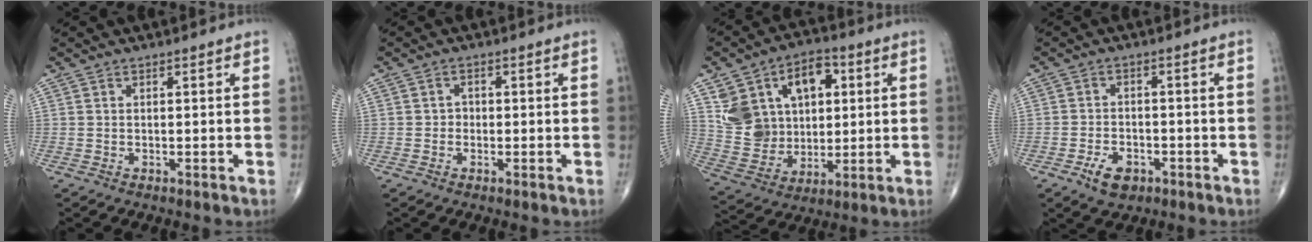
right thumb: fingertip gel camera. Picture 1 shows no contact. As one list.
[{"total": 1.4, "force": [-0.4, 1.2, 0.6], "torque": [0.004, 0.006, -0.011]}, {"total": 17.1, "force": [5.1, 12.7, 10.2], "torque": [-0.133, 0.004, 0.101]}, {"total": 5.1, "force": [-2.7, 3.2, 2.9], "torque": [-0.043, 0.013, -0.044]}]